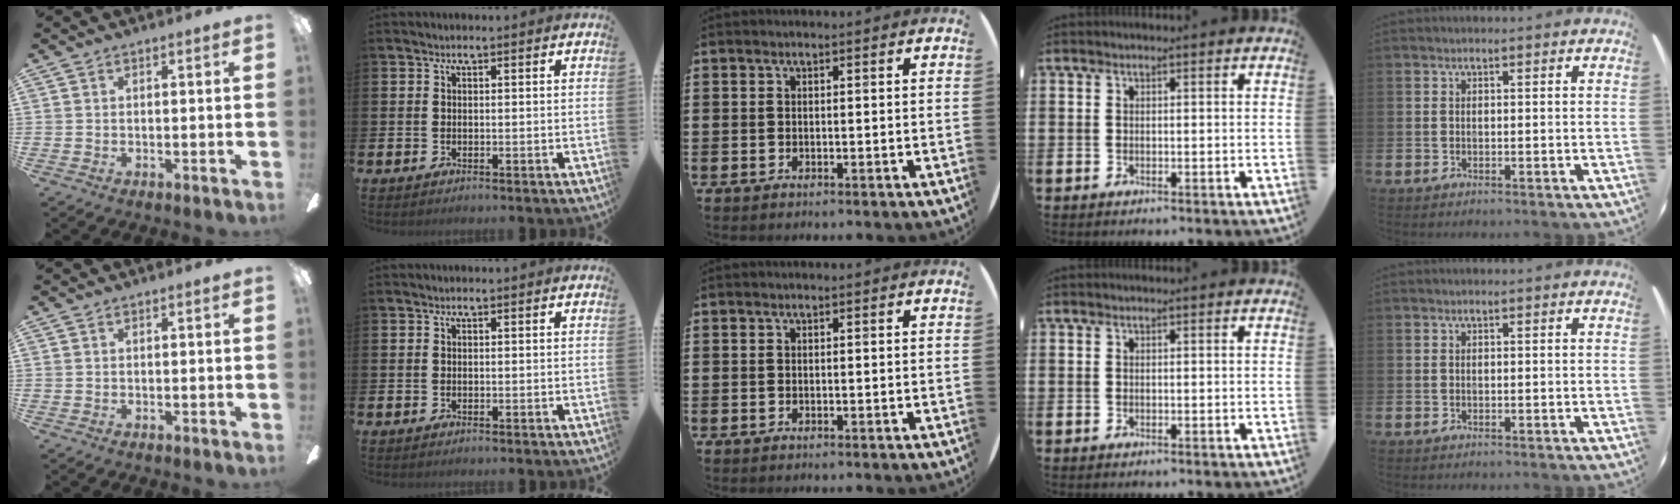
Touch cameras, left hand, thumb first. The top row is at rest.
{}